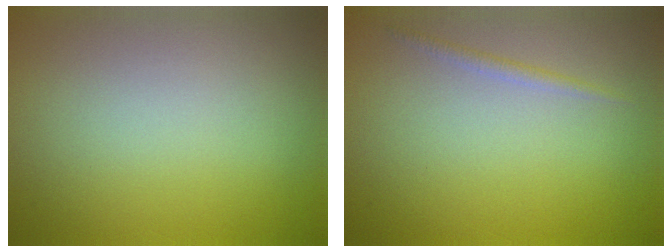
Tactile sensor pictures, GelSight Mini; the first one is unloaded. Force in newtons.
{"total": 0.9, "press": 0.9, "slide": 0.1}